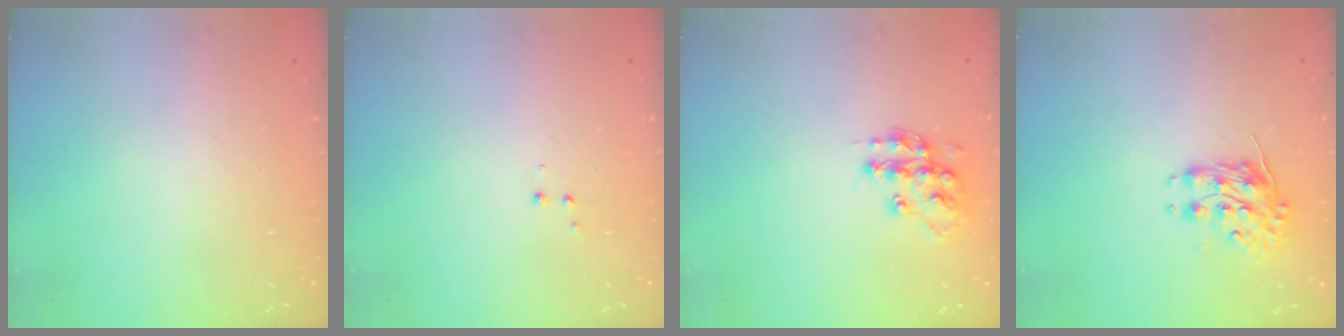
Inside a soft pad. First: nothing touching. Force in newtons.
{"total": 3.4, "press": 3.3, "slide": 0.6}
{"total": 13.8, "press": 13.7, "slide": 0.8}
{"total": 8.2, "press": 8.2, "slide": 0.3}